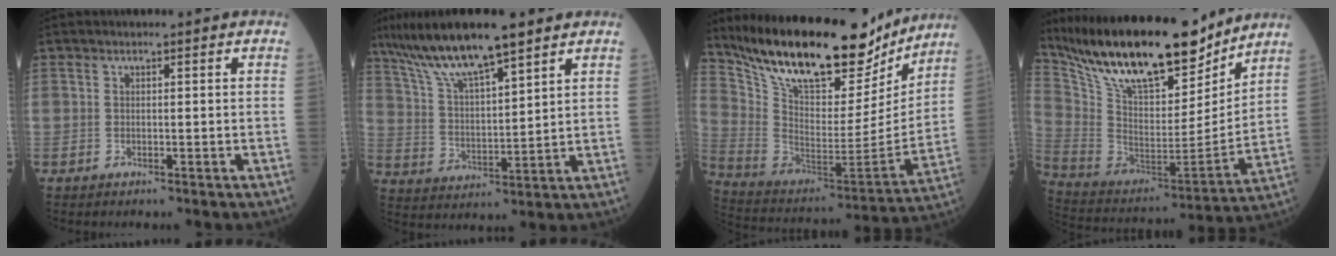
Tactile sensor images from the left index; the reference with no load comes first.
{"total": 13.5, "force": [10.2, 1.7, 8.6], "torque": [-0.166, 0.010, 0.190]}
{"total": 25.7, "force": [21.1, 7.5, 12.6], "torque": [-0.223, -0.019, 0.336]}
{"total": 24.8, "force": [19.8, 6.6, 13.3], "torque": [-0.250, -0.007, 0.337]}